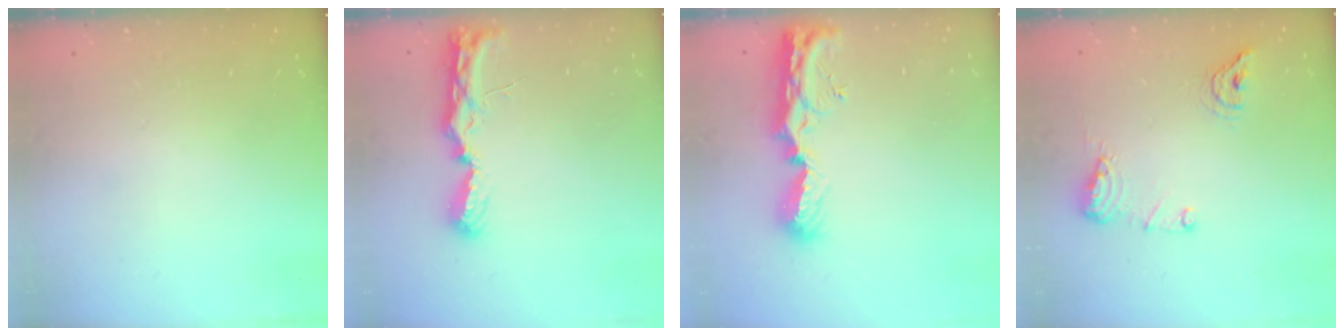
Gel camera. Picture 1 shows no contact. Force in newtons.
{"total": 7.7, "press": 7.7, "slide": 0.5}
{"total": 10.3, "press": 10.2, "slide": 1.2}
{"total": 8.9, "press": 8.8, "slide": 1.4}